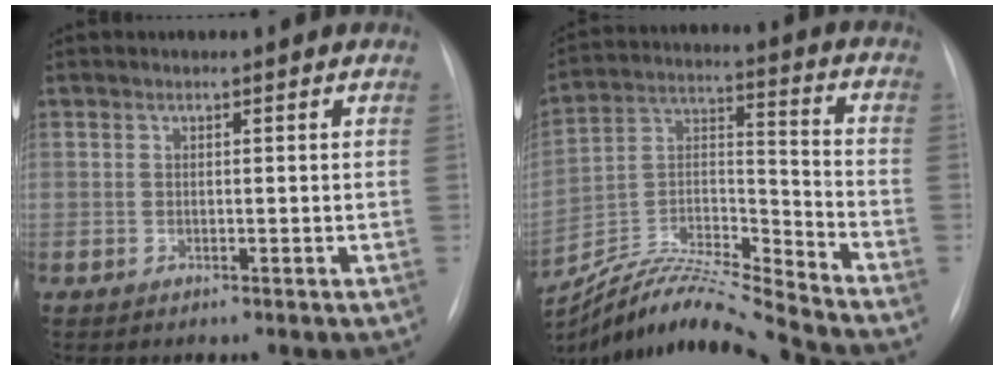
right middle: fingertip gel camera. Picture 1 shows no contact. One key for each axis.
{"total": 16.7, "fx": -16.0, "fy": -1.0, "fz": 4.6, "tx": -0.084, "ty": 0.026, "tz": -0.291}